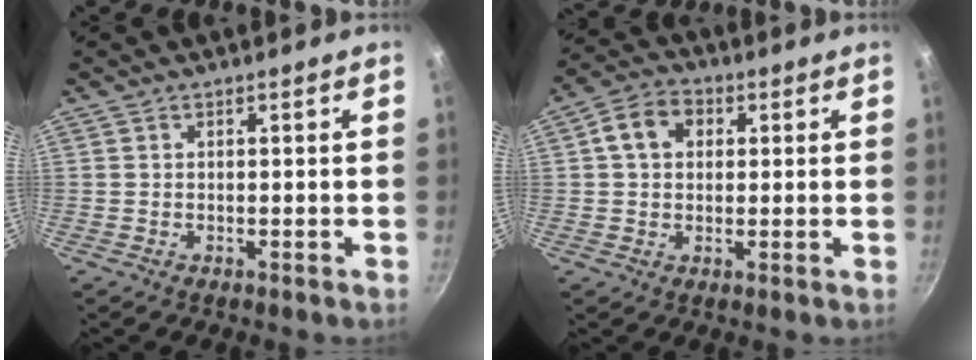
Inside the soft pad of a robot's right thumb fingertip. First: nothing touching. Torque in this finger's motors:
{"motor_torque": [0.55, 1.71, 0.49, -0.44, 0.02]}